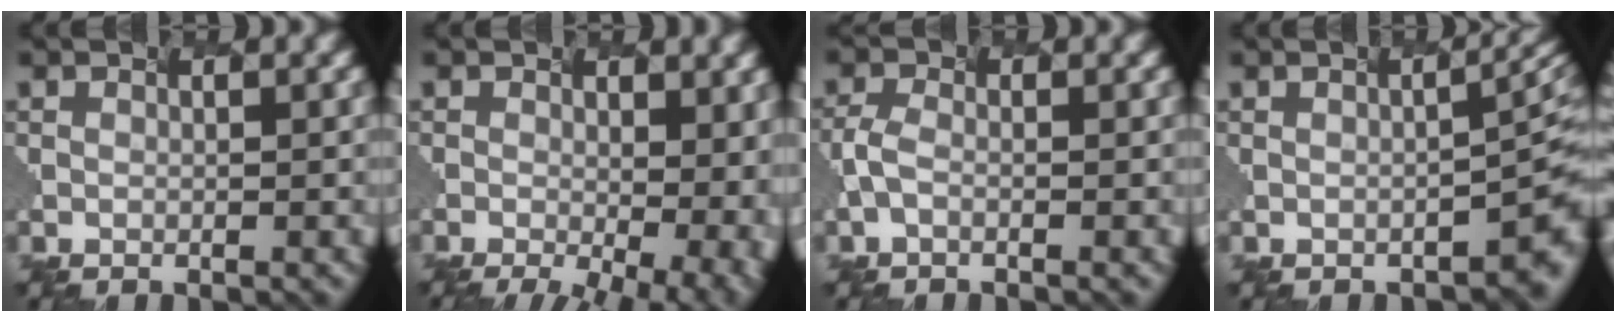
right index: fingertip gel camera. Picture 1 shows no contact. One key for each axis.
{"total": 7.5, "fx": -1.8, "fy": 3.3, "fz": 6.4, "tx": -0.049, "ty": -0.020, "tz": 0.004}
{"total": 1.9, "fx": -1.4, "fy": 0.6, "fz": 1.1, "tx": -0.039, "ty": 0.004, "tz": -0.025}
{"total": 5.1, "fx": -1.4, "fy": 1.5, "fz": 4.7, "tx": -0.040, "ty": 0.007, "tz": -0.010}